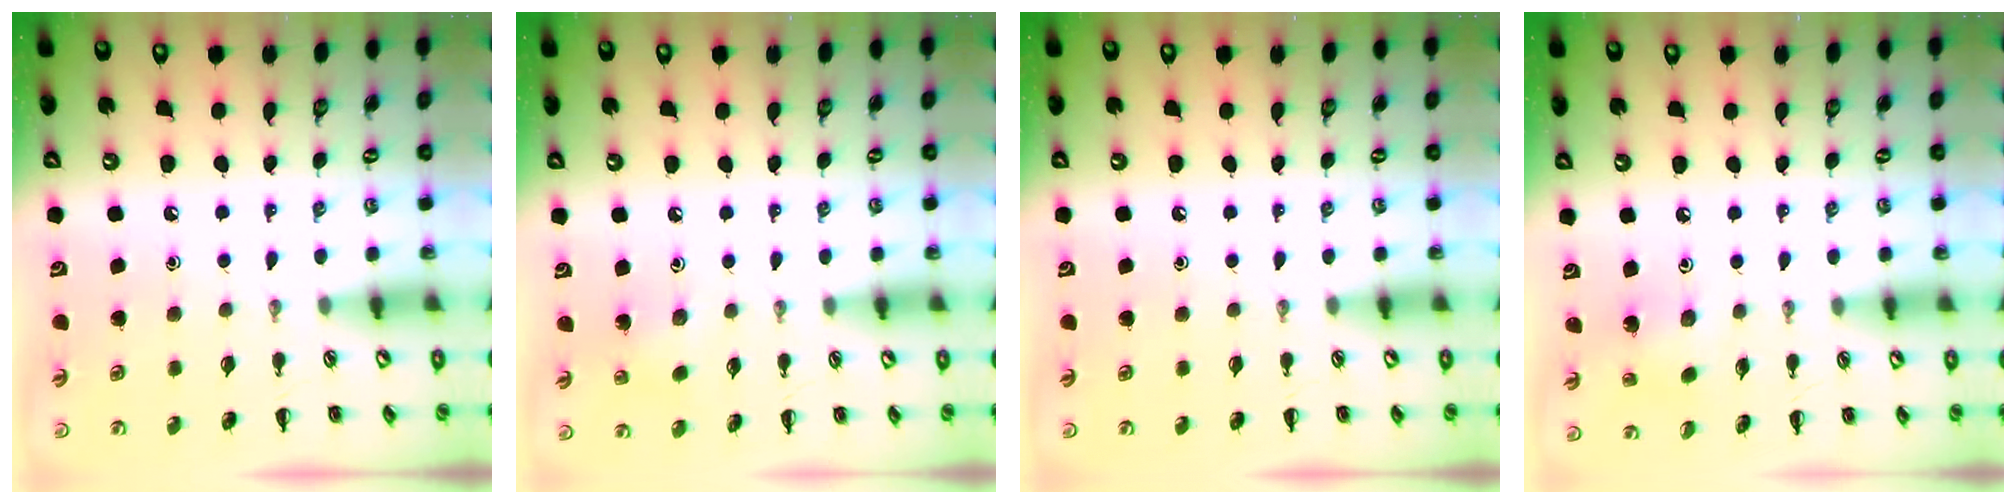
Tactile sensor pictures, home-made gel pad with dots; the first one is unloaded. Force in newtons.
{"total": 6.1, "press": 5.9, "slide": 1.8}
{"total": 0.0}
{"total": 1.5, "press": 1.4, "slide": 0.5}